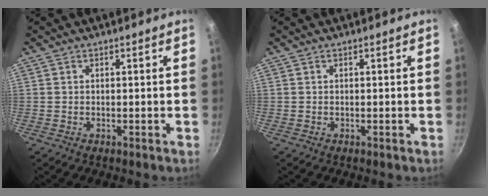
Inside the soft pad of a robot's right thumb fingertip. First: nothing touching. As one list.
[{"total": 0.0}]